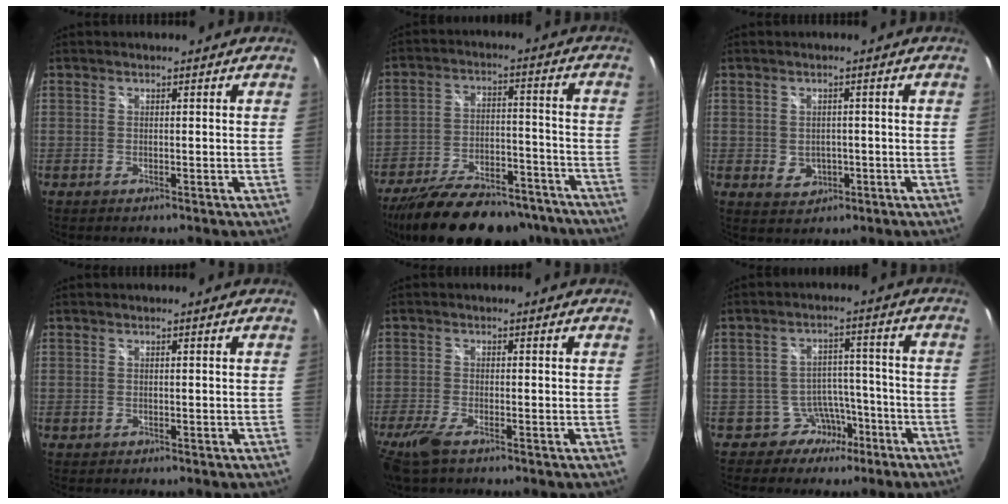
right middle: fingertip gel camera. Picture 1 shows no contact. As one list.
[{"total": 24.8, "force": [-20.2, 9.0, 11.2], "torque": [-0.213, -0.008, -0.283]}, {"total": 4.0, "force": [-0.7, 3.4, 1.8], "torque": [-0.036, -0.001, -0.004]}, {"total": 0.0}, {"total": 5.7, "force": [-3.8, 1.5, 4.0], "torque": [-0.103, -0.020, -0.075]}, {"total": 6.5, "force": [-4.4, 4.8, 0.6], "torque": [-0.009, 0.034, -0.062]}]